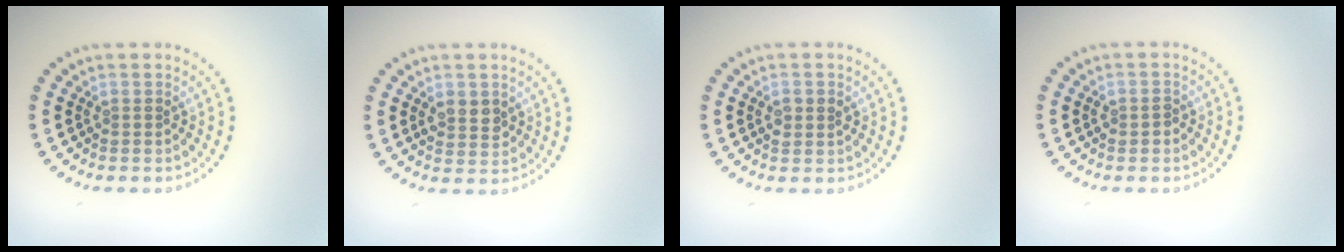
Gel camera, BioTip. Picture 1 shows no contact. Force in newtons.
{"total": 2.1, "press": 2.1, "slide": 0.4}
{"total": 1.5, "press": 1.5, "slide": 0.2}
{"total": 1.2, "press": 1.2, "slide": 0.1}